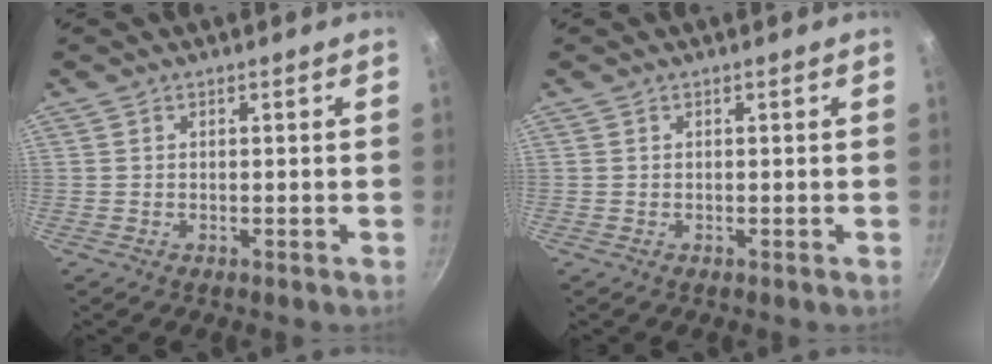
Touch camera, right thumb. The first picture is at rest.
{"total": 0.0}